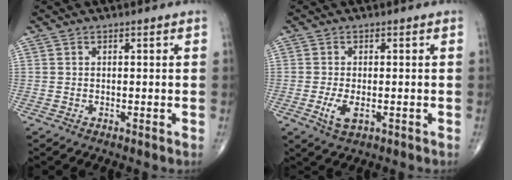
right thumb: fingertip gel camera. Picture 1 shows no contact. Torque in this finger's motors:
{"motor_torque": [0.20, 0.16, 0.30, 0.28, 0.03]}